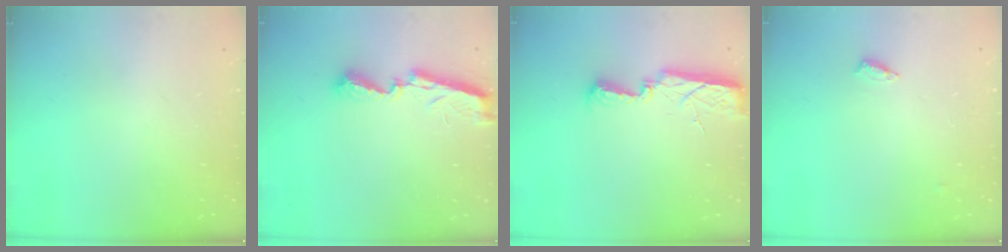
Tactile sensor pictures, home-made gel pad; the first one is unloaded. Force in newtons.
{"total": 7.6, "press": 7.5, "slide": 0.3}
{"total": 10.7, "press": 9.0, "slide": 5.8}
{"total": 4.4, "press": 4.1, "slide": 1.4}